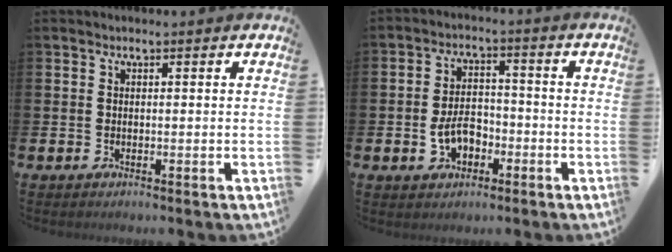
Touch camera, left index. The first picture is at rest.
{"total": 4.9, "force": [-1.9, 3.2, 3.2], "torque": [-0.058, 0.011, -0.036]}